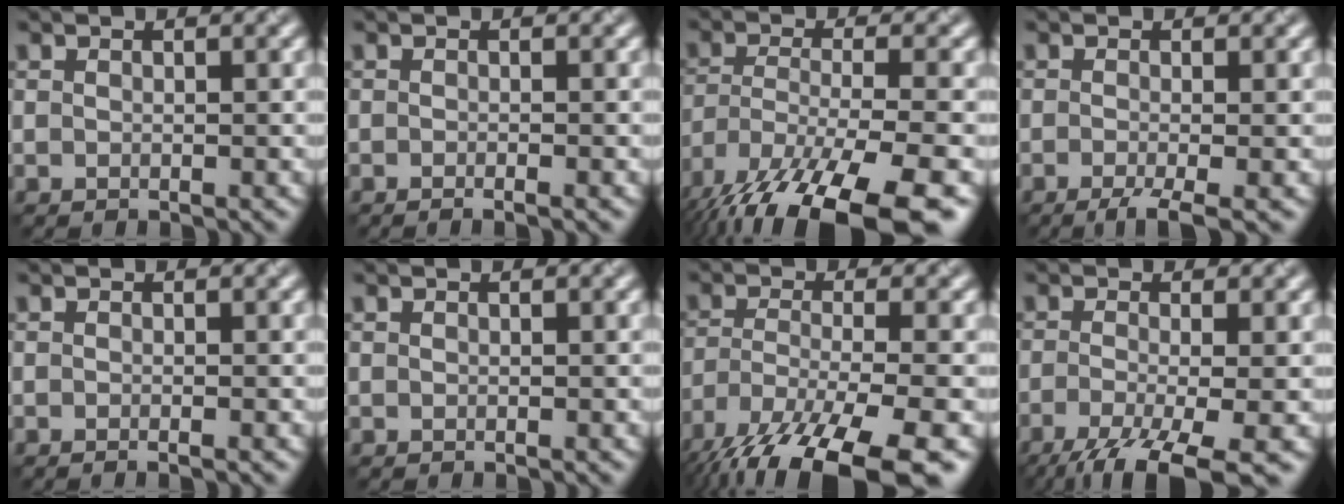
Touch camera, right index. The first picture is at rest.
{"total": 1.0, "force": [-0.5, 0.3, 0.9], "torque": [-0.007, -0.005, -0.011]}
{"total": 14.7, "force": [-10.3, 4.7, 9.4], "torque": [-0.198, -0.055, -0.153]}
{"total": 3.1, "force": [-1.7, 0.6, 2.6], "torque": [-0.042, -0.006, -0.036]}
{"total": 0.7, "force": [-0.4, 0.2, 0.6], "torque": [-0.006, -0.005, -0.008]}
{"total": 0.0}
{"total": 13.3, "force": [-9.4, 3.8, 8.6], "torque": [-0.175, -0.035, -0.151]}
{"total": 8.4, "force": [-4.7, 2.3, 6.6], "torque": [-0.114, -0.024, -0.079]}